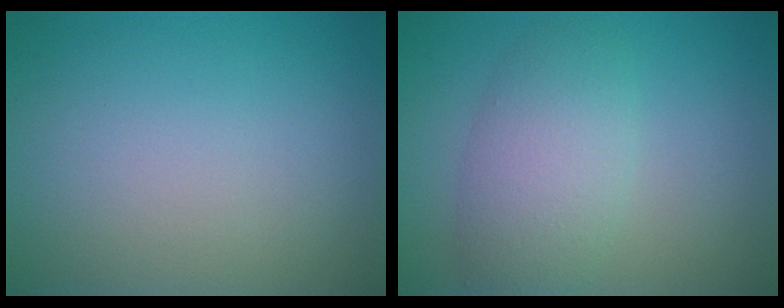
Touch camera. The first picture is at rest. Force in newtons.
{"total": 4.7, "press": 4.7, "slide": 0.1}